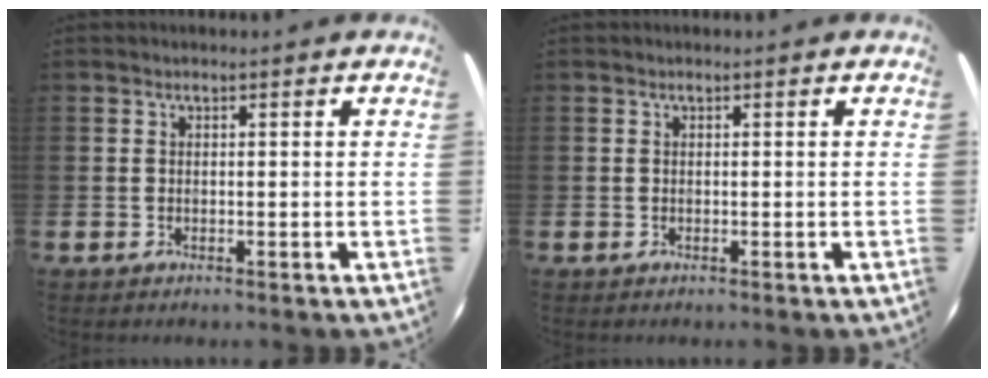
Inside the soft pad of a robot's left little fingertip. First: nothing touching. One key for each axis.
{"total": 0.0}